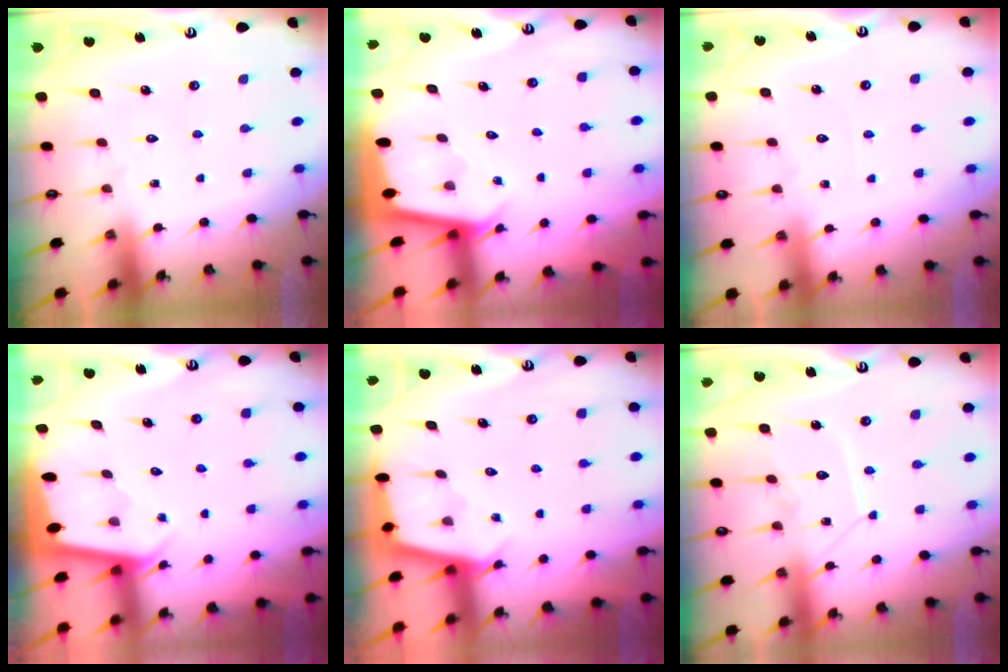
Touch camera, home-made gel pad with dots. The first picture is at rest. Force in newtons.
{"total": 2.3, "press": 2.3, "slide": 0.1}
{"total": 2.3, "press": 2.3, "slide": 0.3}
{"total": 1.9, "press": 1.9, "slide": 0.1}
{"total": 2.9, "press": 2.9, "slide": 0.3}
{"total": 9.9, "press": 9.9, "slide": 0.8}